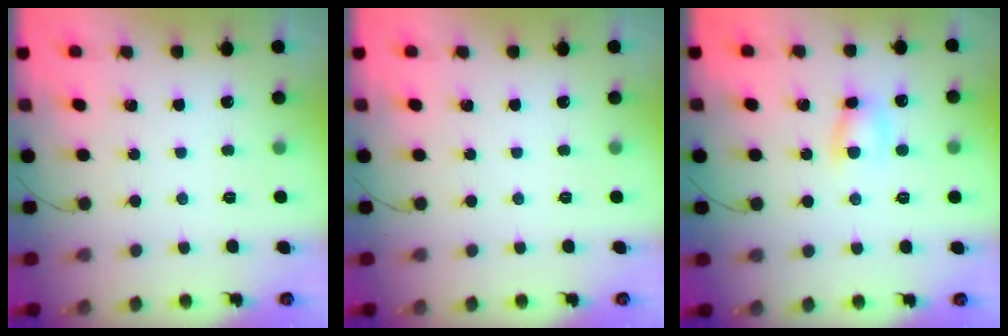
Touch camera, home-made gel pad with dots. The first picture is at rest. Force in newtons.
{"total": 0.0}
{"total": 5.7, "press": 5.6, "slide": 0.6}